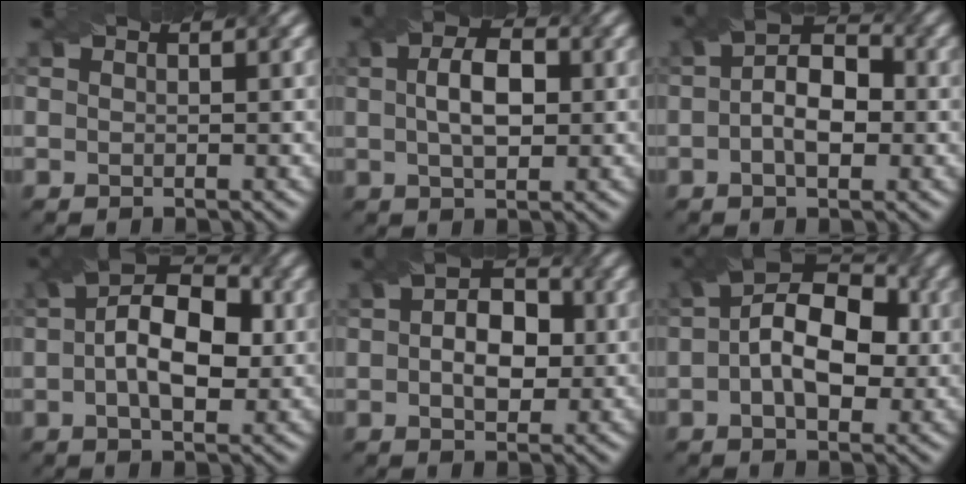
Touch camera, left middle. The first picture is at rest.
{"total": 3.7, "force": [-0.1, 2.1, 3.0], "torque": [-0.048, 0.008, 0.010]}
{"total": 4.5, "force": [-1.1, 2.7, 3.4], "torque": [-0.041, 0.008, -0.008]}
{"total": 7.1, "force": [-0.3, 4.0, 5.9], "torque": [-0.087, 0.018, 0.002]}
{"total": 4.4, "force": [-0.5, 3.1, 3.1], "torque": [-0.040, 0.007, 0.000]}
{"total": 7.8, "force": [-0.3, 4.6, 6.3], "torque": [-0.081, 0.020, 0.001]}